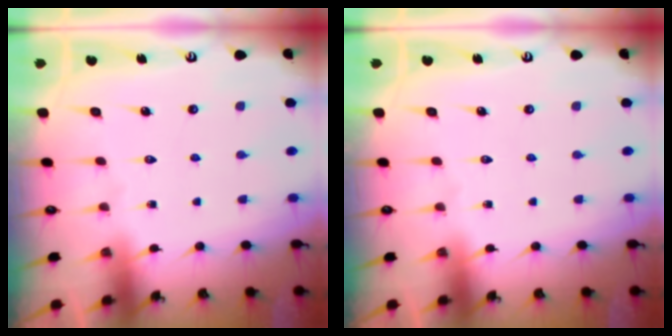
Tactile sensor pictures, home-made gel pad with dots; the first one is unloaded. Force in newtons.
{"total": 0.0}